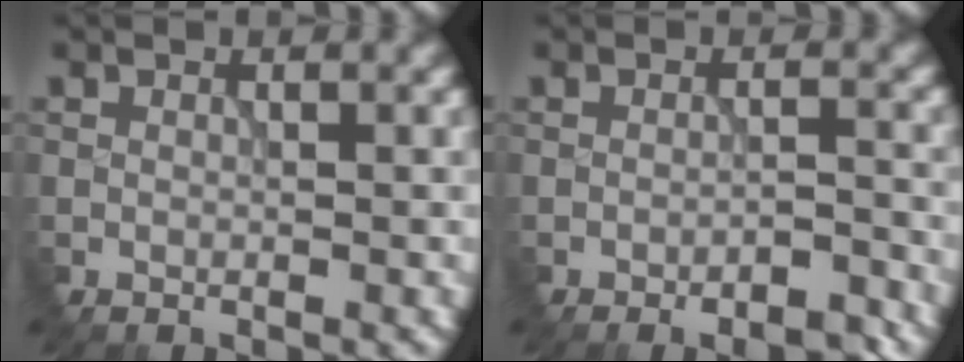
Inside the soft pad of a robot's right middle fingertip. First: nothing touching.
{"total": 3.0, "force": [-2.1, 0.6, 2.1], "torque": [-0.035, -0.001, -0.032]}